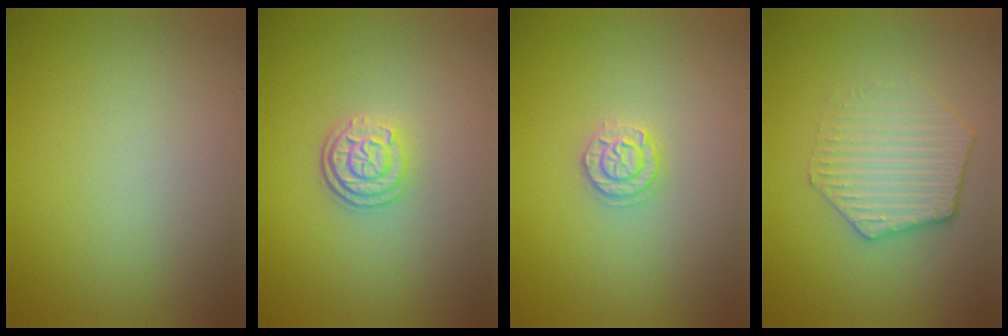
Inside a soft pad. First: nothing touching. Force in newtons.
{"total": 3.0, "press": 2.4, "slide": 1.8}
{"total": 1.7, "press": 1.7, "slide": 0.2}
{"total": 3.3, "press": 3.1, "slide": 1.3}